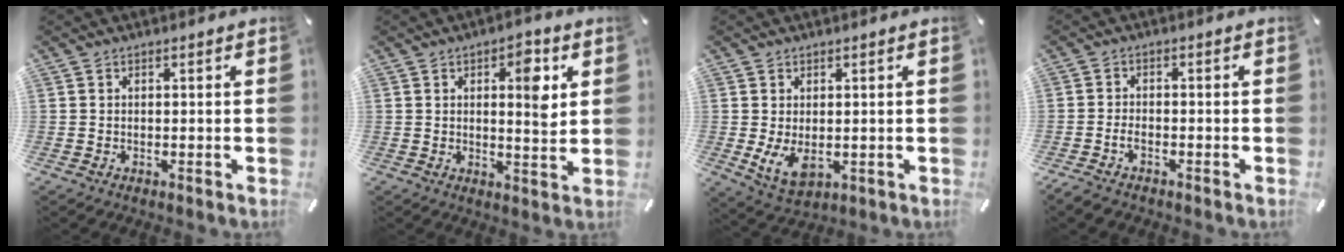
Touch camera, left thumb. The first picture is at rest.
{"total": 7.1, "force": [2.5, 2.9, 6.0], "torque": [-0.066, -0.019, 0.030]}
{"total": 5.8, "force": [0.2, 3.7, 4.5], "torque": [-0.097, -0.011, 0.000]}
{"total": 2.6, "force": [-1.6, 1.4, 1.5], "torque": [-0.033, 0.007, -0.033]}